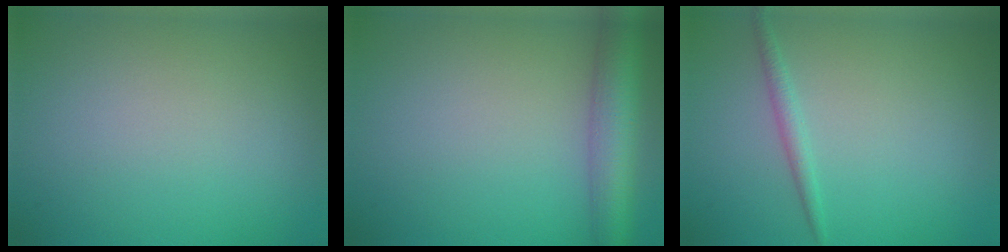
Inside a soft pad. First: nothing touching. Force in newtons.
{"total": 5.3, "press": 5.3, "slide": 0.3}
{"total": 1.3, "press": 1.3, "slide": 0.0}